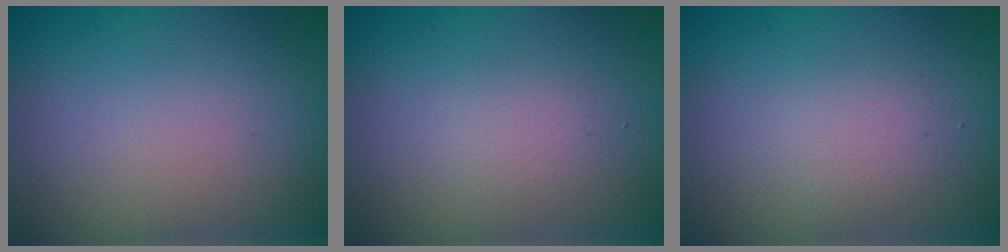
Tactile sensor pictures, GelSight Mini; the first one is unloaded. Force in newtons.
{"total": 1.3, "press": 1.3, "slide": 0.1}
{"total": 1.6, "press": 1.6, "slide": 0.1}